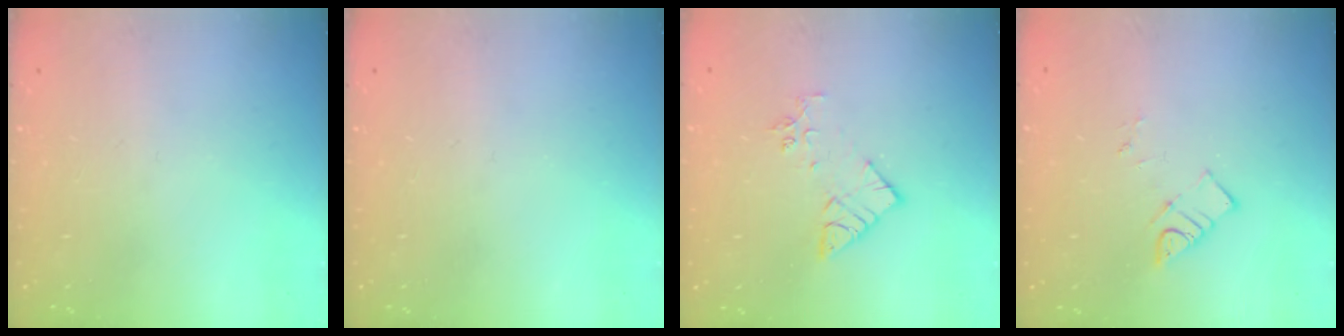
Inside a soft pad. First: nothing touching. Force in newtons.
{"total": 0.0}
{"total": 8.8, "press": 8.8, "slide": 0.7}
{"total": 3.6, "press": 3.6, "slide": 0.3}